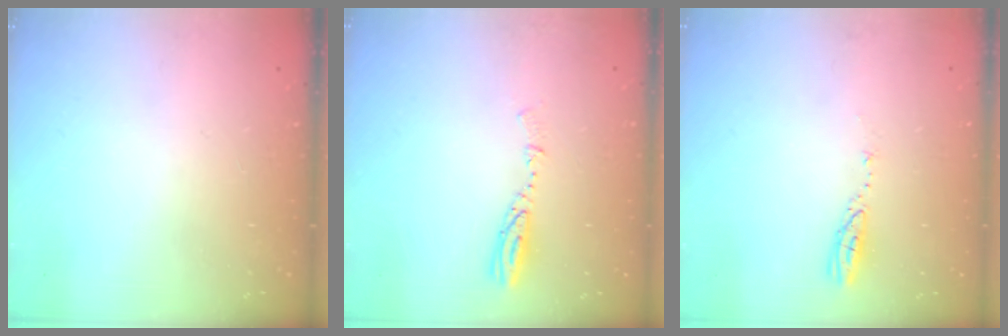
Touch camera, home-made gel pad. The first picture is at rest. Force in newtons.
{"total": 4.0, "press": 3.9, "slide": 0.2}
{"total": 3.5, "press": 3.5, "slide": 0.3}